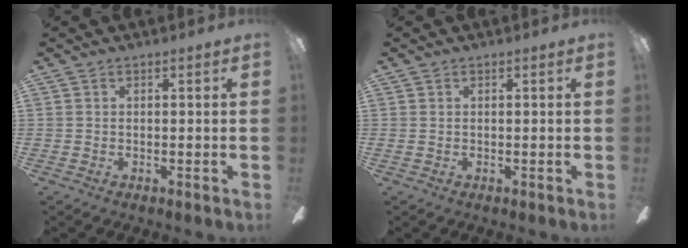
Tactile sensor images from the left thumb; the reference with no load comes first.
{"total": 0.0}